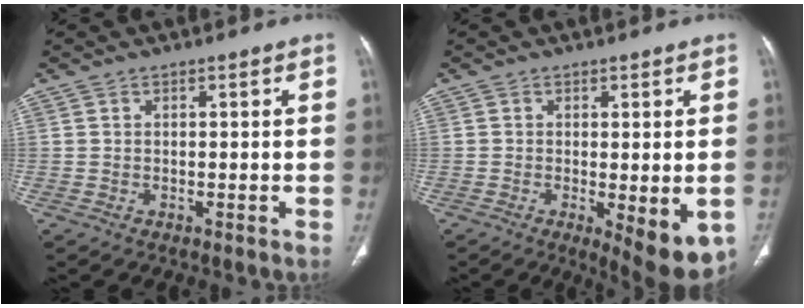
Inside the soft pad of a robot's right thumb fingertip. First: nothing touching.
{"total": 9.5, "force": [-3.3, 3.4, 8.3], "torque": [-0.101, -0.019, -0.040]}